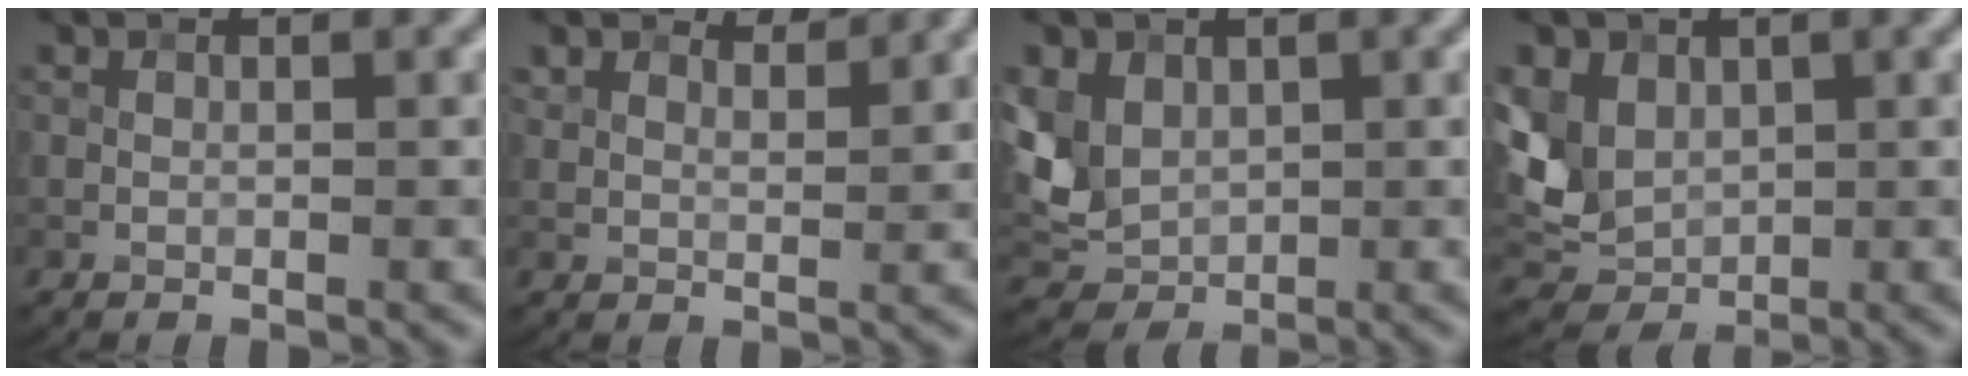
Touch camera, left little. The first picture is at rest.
{"total": 2.7, "force": [2.6, 0.7, 0.5], "torque": [-0.018, 0.002, 0.043]}
{"total": 5.1, "force": [1.1, 4.1, 2.8], "torque": [-0.071, 0.000, 0.017]}
{"total": 5.9, "force": [1.2, 4.7, 3.4], "torque": [-0.084, 0.001, 0.018]}